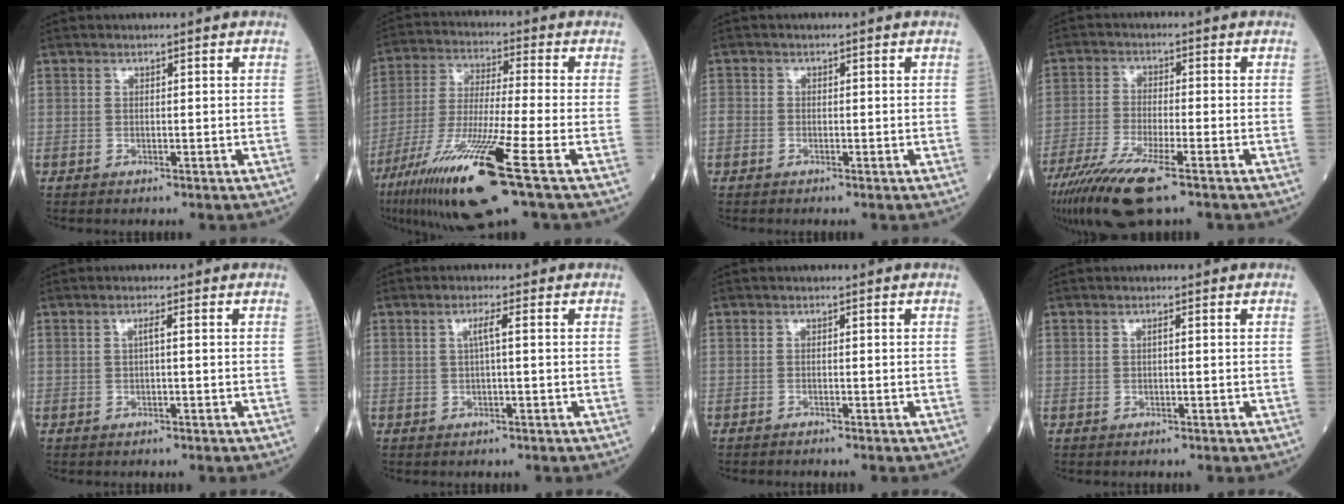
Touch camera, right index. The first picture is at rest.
{"total": 17.5, "force": [-8.9, 0.0, 15.1], "torque": [-0.299, -0.051, -0.165]}
{"total": 1.8, "force": [-0.5, 1.6, 0.6], "torque": [-0.013, 0.006, -0.013]}
{"total": 11.7, "force": [-7.7, 1.6, 8.6], "torque": [-0.162, -0.032, -0.135]}
{"total": 1.1, "force": [0.1, 0.0, 1.1], "torque": [-0.021, 0.002, 0.001]}
{"total": 2.1, "force": [0.3, -0.1, 2.0], "torque": [-0.039, 0.003, 0.005]}
{"total": 1.2, "force": [-1.1, -0.1, 0.4], "torque": [-0.006, 0.002, -0.015]}
{"total": 0.5, "force": [0.1, 0.0, 0.5], "torque": [-0.012, 0.001, 0.001]}